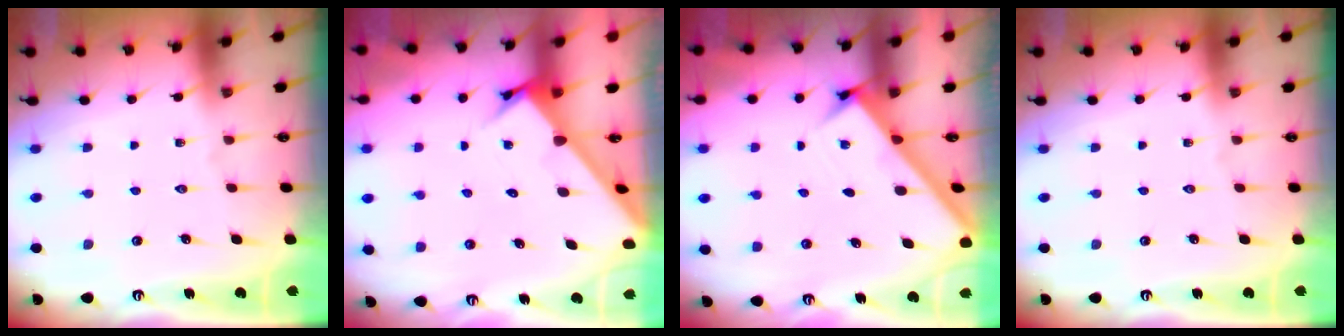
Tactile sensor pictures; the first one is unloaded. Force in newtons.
{"total": 2.9, "press": 2.9, "slide": 0.2}
{"total": 2.5, "press": 2.5, "slide": 0.3}
{"total": 0.0}